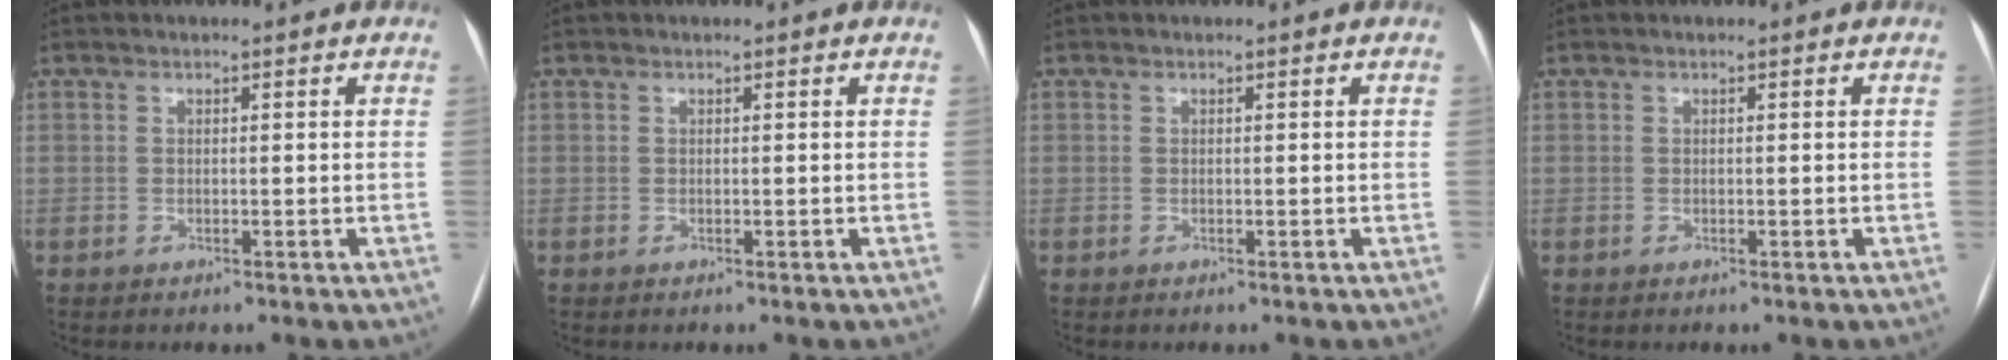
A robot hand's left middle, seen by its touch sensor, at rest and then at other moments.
{"total": 0.0}
{"total": 0.0}
{"total": 0.0}